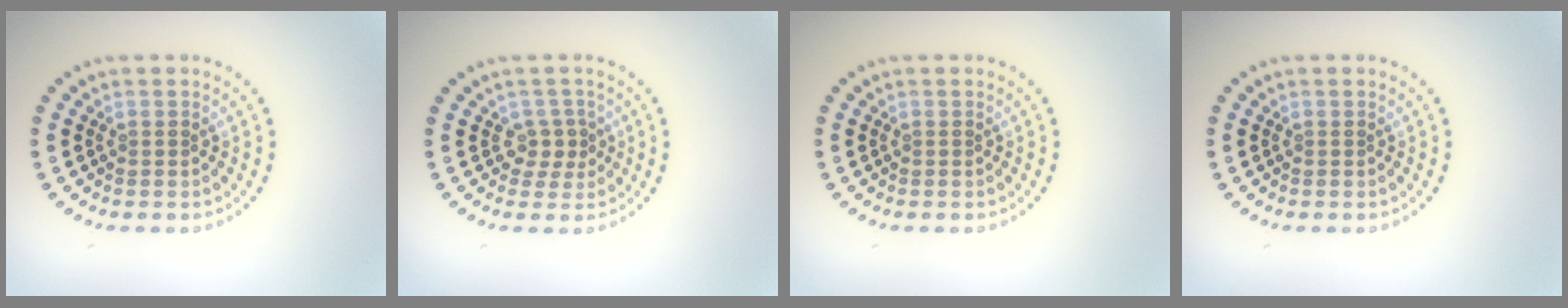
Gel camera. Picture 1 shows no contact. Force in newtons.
{"total": 1.9, "press": 1.6, "slide": 1.0}
{"total": 0.0}
{"total": 0.0}